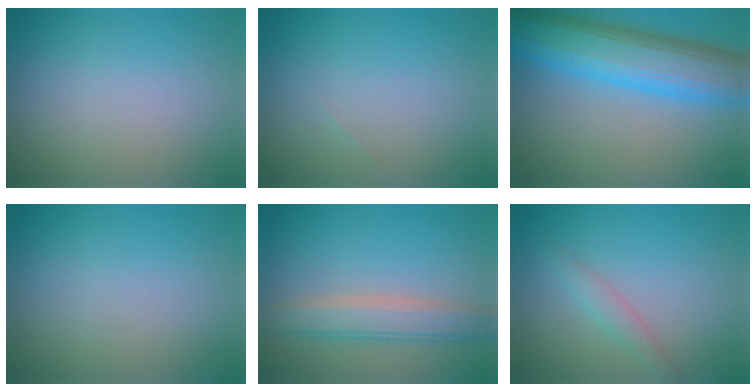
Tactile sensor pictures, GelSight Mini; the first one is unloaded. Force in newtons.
{"total": 0.0}
{"total": 11.5, "press": 11.5, "slide": 0.2}
{"total": 0.0}
{"total": 4.0, "press": 4.0, "slide": 0.2}
{"total": 1.6, "press": 1.6, "slide": 0.2}